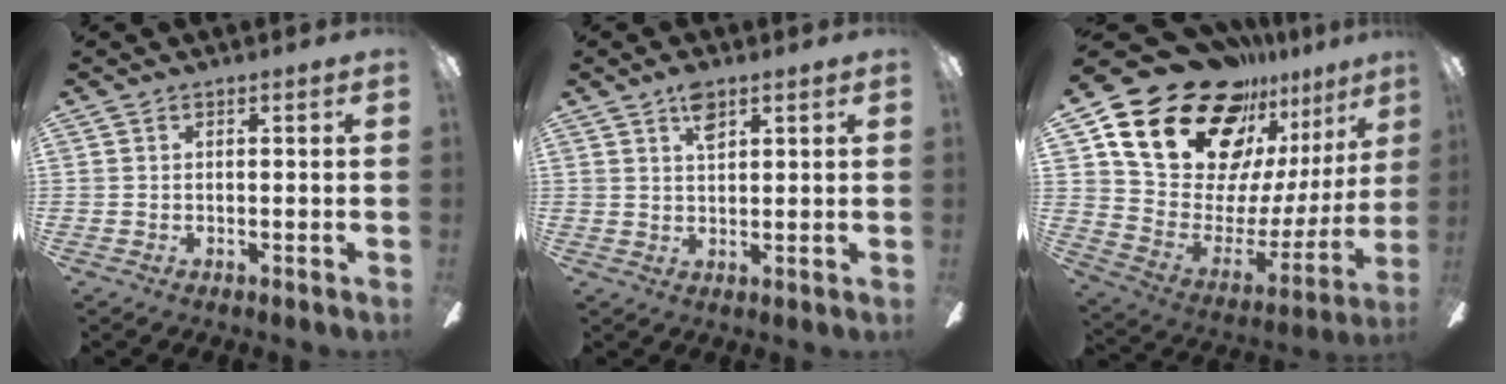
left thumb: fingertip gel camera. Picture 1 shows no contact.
{"total": 4.6, "force": [2.8, 2.3, 2.9], "torque": [-0.040, -0.005, 0.046]}
{"total": 27.2, "force": [18.5, 15.1, 13.0], "torque": [-0.234, -0.124, 0.354]}